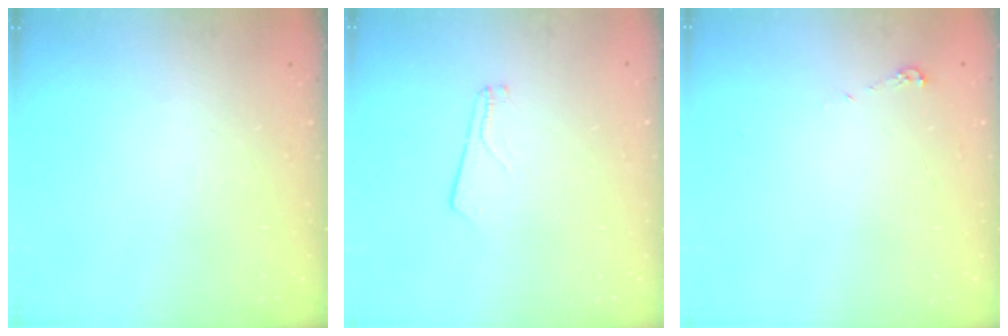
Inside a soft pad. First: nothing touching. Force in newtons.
{"total": 2.6, "press": 2.6, "slide": 0.3}
{"total": 5.1, "press": 5.0, "slide": 0.6}